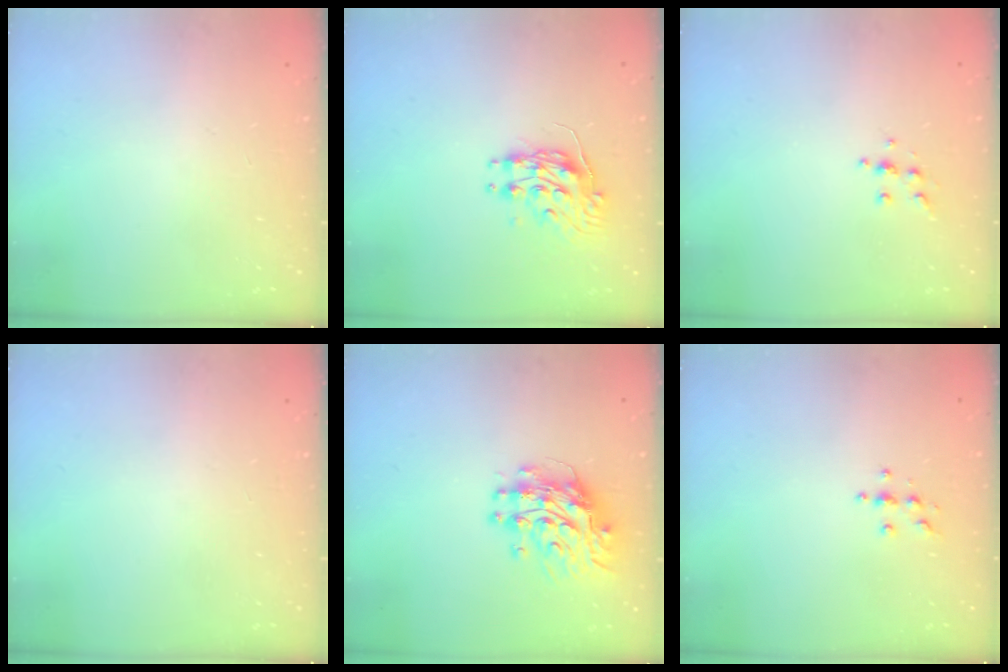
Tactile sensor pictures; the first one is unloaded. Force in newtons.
{"total": 9.3, "press": 9.3, "slide": 0.1}
{"total": 5.4, "press": 5.3, "slide": 0.4}
{"total": 0.0}
{"total": 10.7, "press": 10.7, "slide": 0.9}
{"total": 3.7, "press": 3.7, "slide": 0.4}